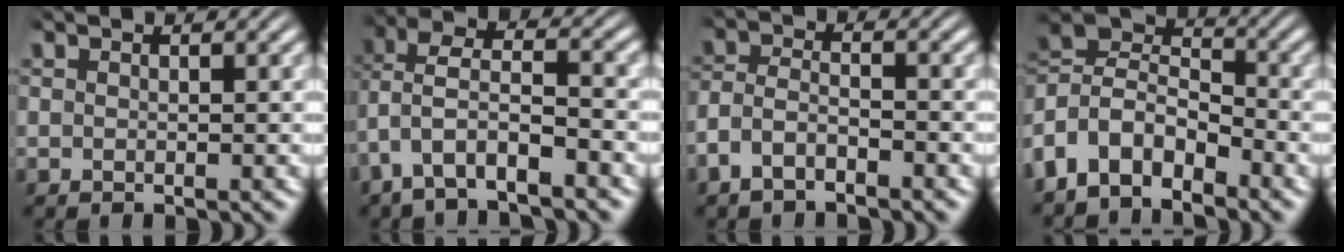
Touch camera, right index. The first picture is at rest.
{"total": 4.2, "force": [-0.4, 3.0, 2.9], "torque": [-0.088, -0.015, 0.000]}
{"total": 4.2, "force": [-2.2, 3.1, 1.8], "torque": [-0.056, -0.009, -0.039]}
{"total": 9.3, "force": [0.1, 8.0, 4.8], "torque": [-0.125, -0.019, -0.007]}